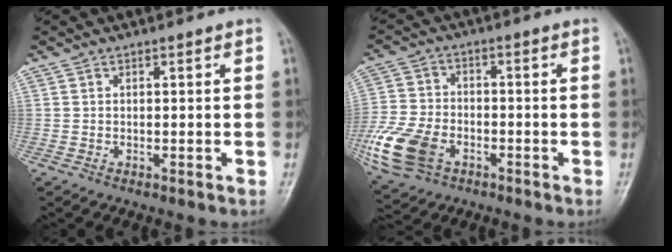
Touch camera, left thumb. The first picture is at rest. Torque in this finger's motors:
{"motor_torque": [-0.10, 1.05, 1.24, 0.46, 0.17]}